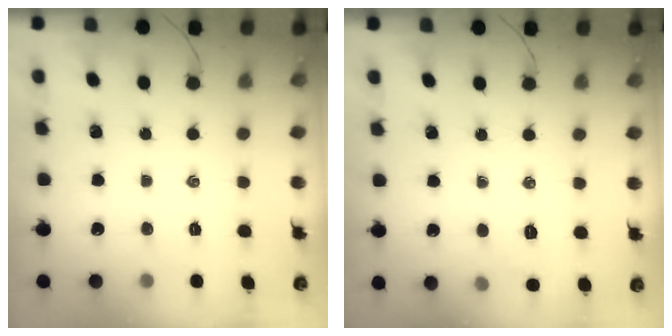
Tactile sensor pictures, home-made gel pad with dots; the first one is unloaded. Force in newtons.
{"total": 4.5, "press": 4.4, "slide": 1.0}